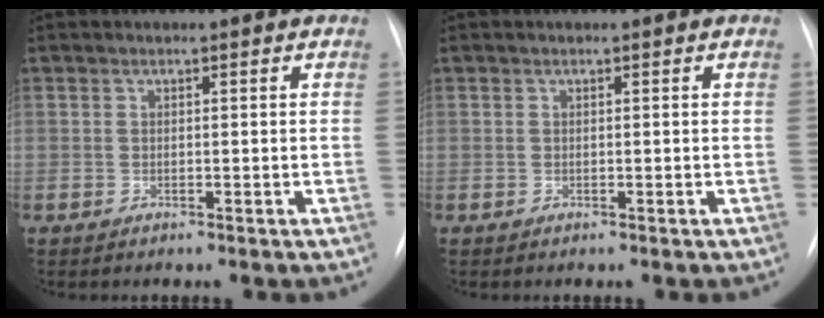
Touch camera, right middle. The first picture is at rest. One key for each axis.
{"total": 0.0}